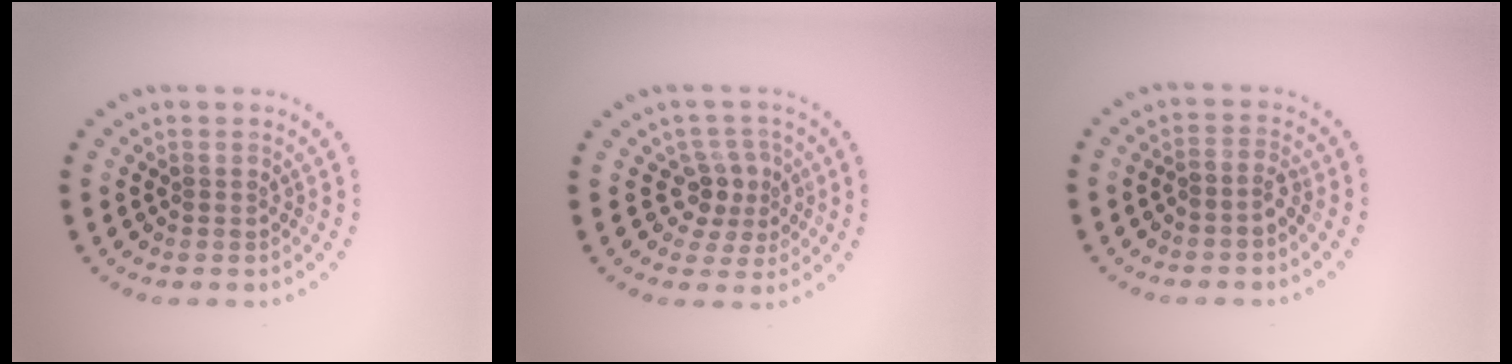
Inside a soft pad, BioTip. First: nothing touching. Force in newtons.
{"total": 2.9, "press": 2.5, "slide": 1.5}
{"total": 1.6, "press": 1.2, "slide": 1.0}